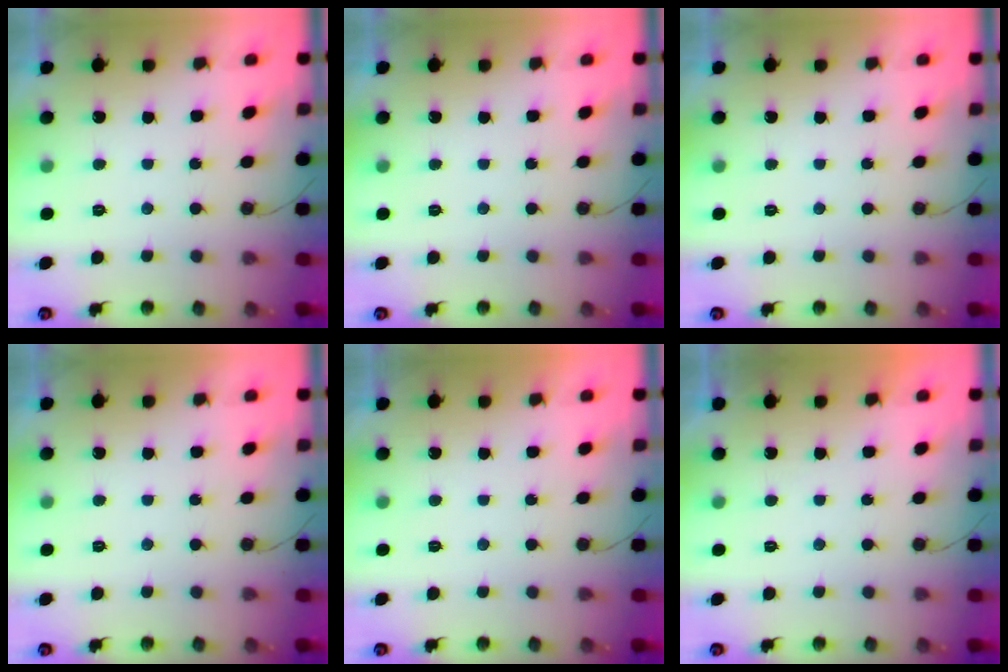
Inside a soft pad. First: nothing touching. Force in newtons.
{"total": 0.0}
{"total": 0.0}
{"total": 0.0}
{"total": 1.7, "press": 1.7, "slide": 0.1}
{"total": 2.0, "press": 2.0, "slide": 0.1}